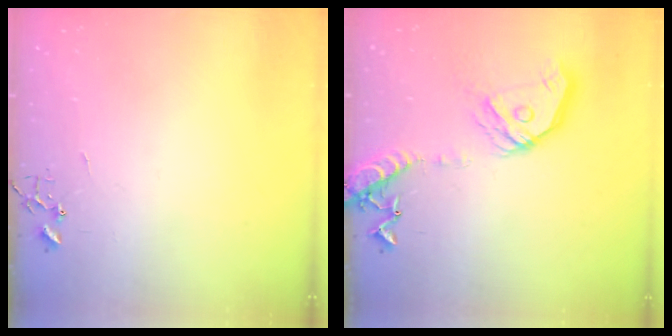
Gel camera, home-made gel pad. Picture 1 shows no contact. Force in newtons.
{"total": 17.9, "press": 17.7, "slide": 2.6}